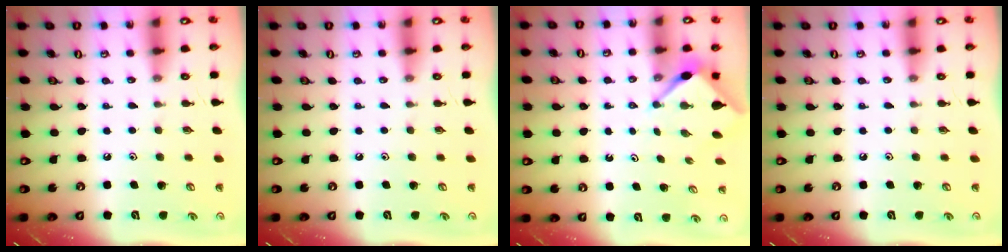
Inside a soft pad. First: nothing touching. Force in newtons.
{"total": 0.0}
{"total": 3.2, "press": 3.2, "slide": 0.4}
{"total": 0.0}